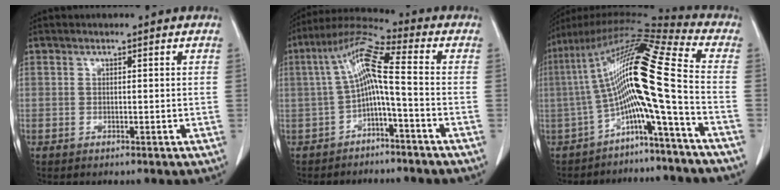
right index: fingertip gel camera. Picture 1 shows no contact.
{"total": 8.6, "force": [-1.3, 0.6, 8.5], "torque": [-0.160, 0.036, -0.027]}
{"total": 15.3, "force": [-3.5, -0.8, 14.9], "torque": [-0.269, 0.037, -0.073]}